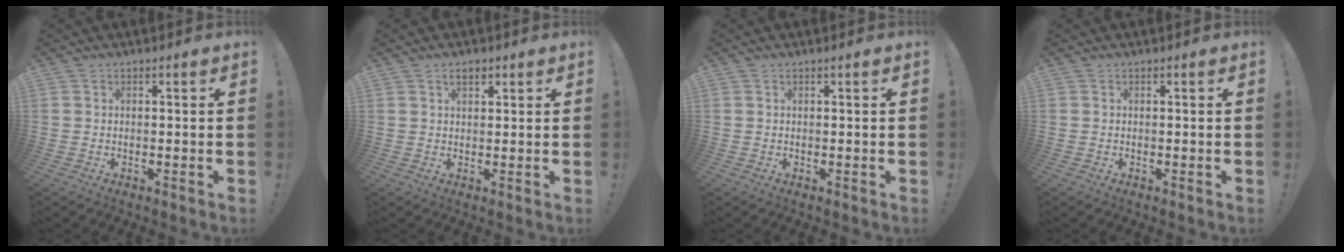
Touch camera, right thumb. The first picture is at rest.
{"total": 2.7, "force": [1.5, 1.4, 1.8], "torque": [-0.026, -0.002, 0.024]}
{"total": 0.0}
{"total": 0.0}